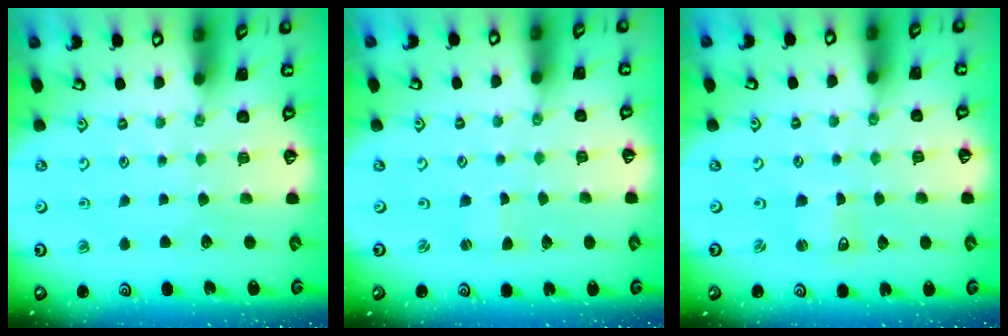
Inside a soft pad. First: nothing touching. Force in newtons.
{"total": 0.0}
{"total": 0.7, "press": 0.7, "slide": 0.1}